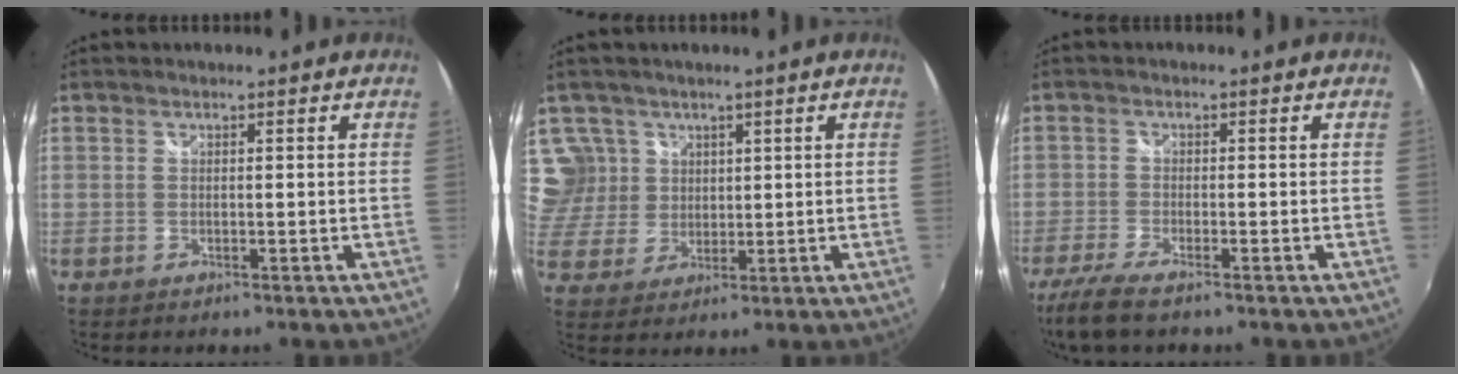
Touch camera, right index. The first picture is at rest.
{"total": 7.6, "force": [3.8, 6.5, 1.1], "torque": [-0.022, 0.008, 0.081]}
{"total": 6.2, "force": [-4.9, 1.2, 3.7], "torque": [-0.101, -0.023, -0.096]}